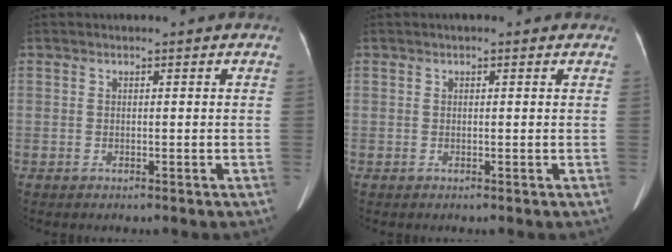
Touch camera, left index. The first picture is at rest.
{"total": 0.9, "force": [0.6, 0.4, 0.5], "torque": [-0.010, 0.011, 0.003]}